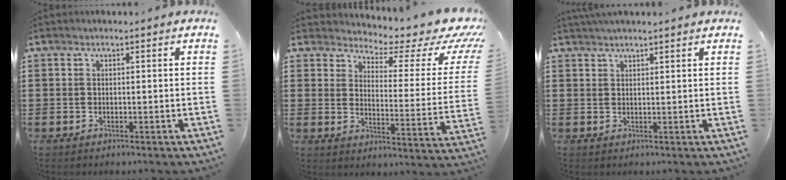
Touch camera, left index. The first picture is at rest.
{"total": 5.7, "force": [4.7, 1.6, 2.9], "torque": [-0.056, -0.042, 0.076]}
{"total": 1.6, "force": [1.5, 0.0, 0.4], "torque": [-0.010, 0.001, 0.029]}